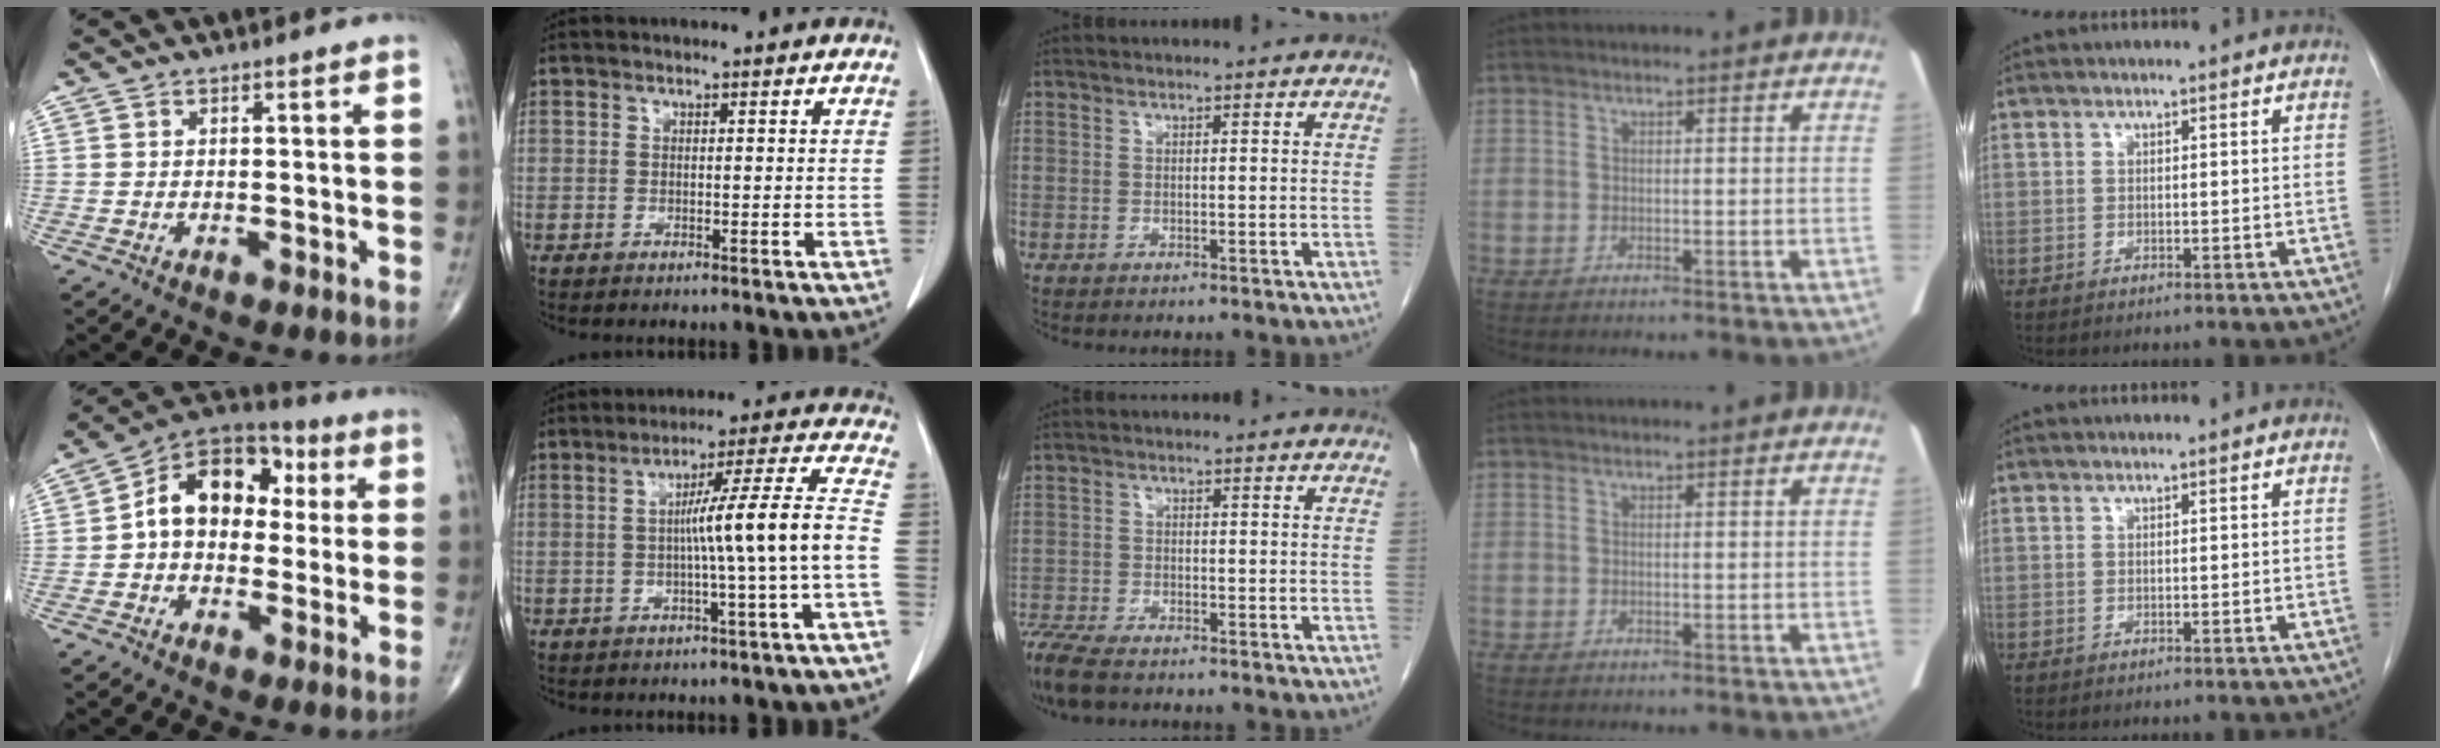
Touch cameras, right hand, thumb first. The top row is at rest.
{"thumb": {"total": 14.9, "force": [1.8, 10.6, 10.3], "torque": [-0.120, 0.036, 0.014]}, "index": {"total": 10.9, "force": [-1.8, -1.7, 10.6], "torque": [-0.158, 0.019, -0.024]}, "middle": {"total": 7.3, "force": [-6.0, 1.7, 3.8], "torque": [-0.078, -0.017, -0.110]}}